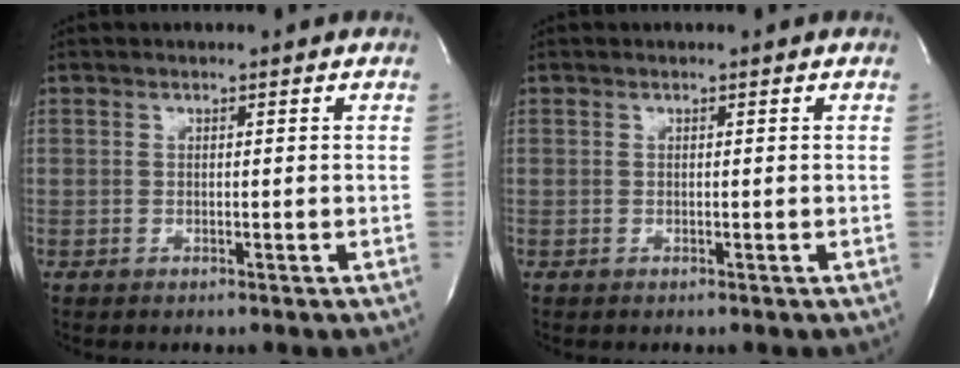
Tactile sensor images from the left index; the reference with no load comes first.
{"total": 0.0}